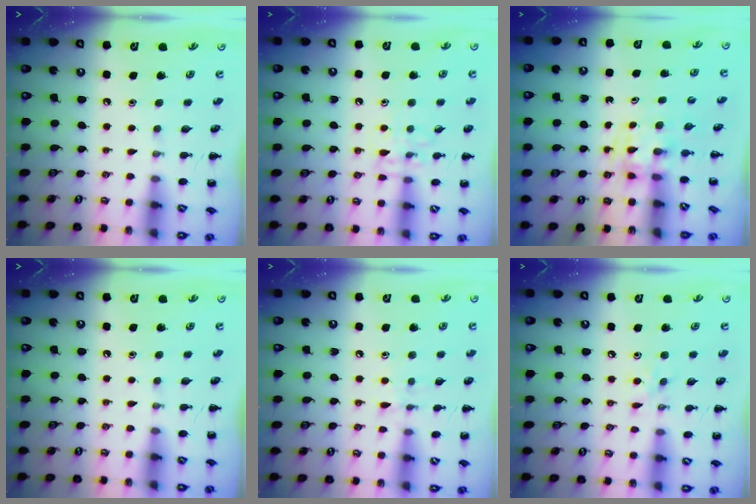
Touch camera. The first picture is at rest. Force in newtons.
{"total": 8.4, "press": 8.3, "slide": 0.7}
{"total": 1.2, "press": 1.0, "slide": 0.7}
{"total": 0.0}
{"total": 7.0, "press": 6.7, "slide": 2.0}
{"total": 6.1, "press": 5.7, "slide": 2.0}